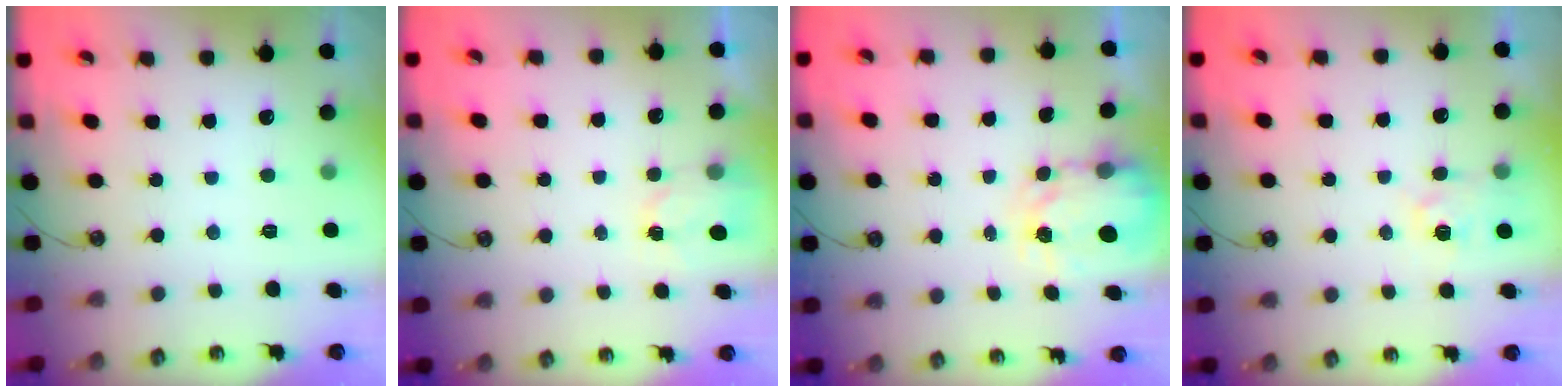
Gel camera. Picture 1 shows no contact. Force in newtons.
{"total": 2.4, "press": 2.4, "slide": 0.3}
{"total": 4.0, "press": 3.9, "slide": 0.3}
{"total": 3.7, "press": 3.7, "slide": 0.5}